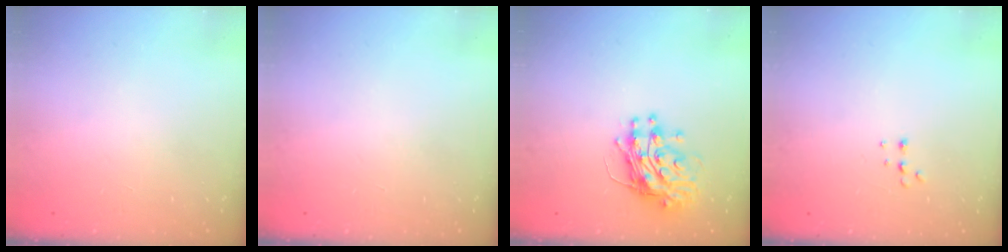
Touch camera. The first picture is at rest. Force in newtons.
{"total": 0.0}
{"total": 12.0, "press": 11.9, "slide": 1.2}
{"total": 4.0, "press": 4.0, "slide": 0.8}